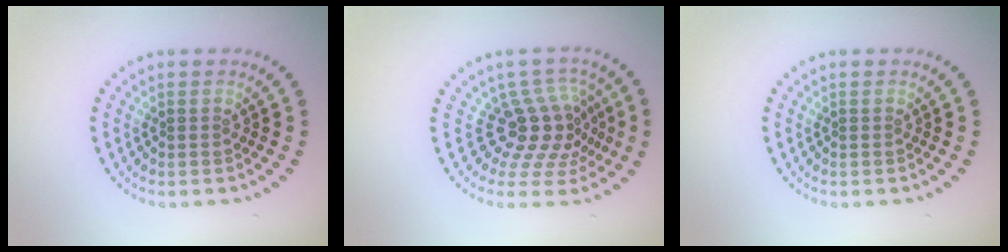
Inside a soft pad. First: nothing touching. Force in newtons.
{"total": 4.5, "press": 3.1, "slide": 3.2}
{"total": 0.0}